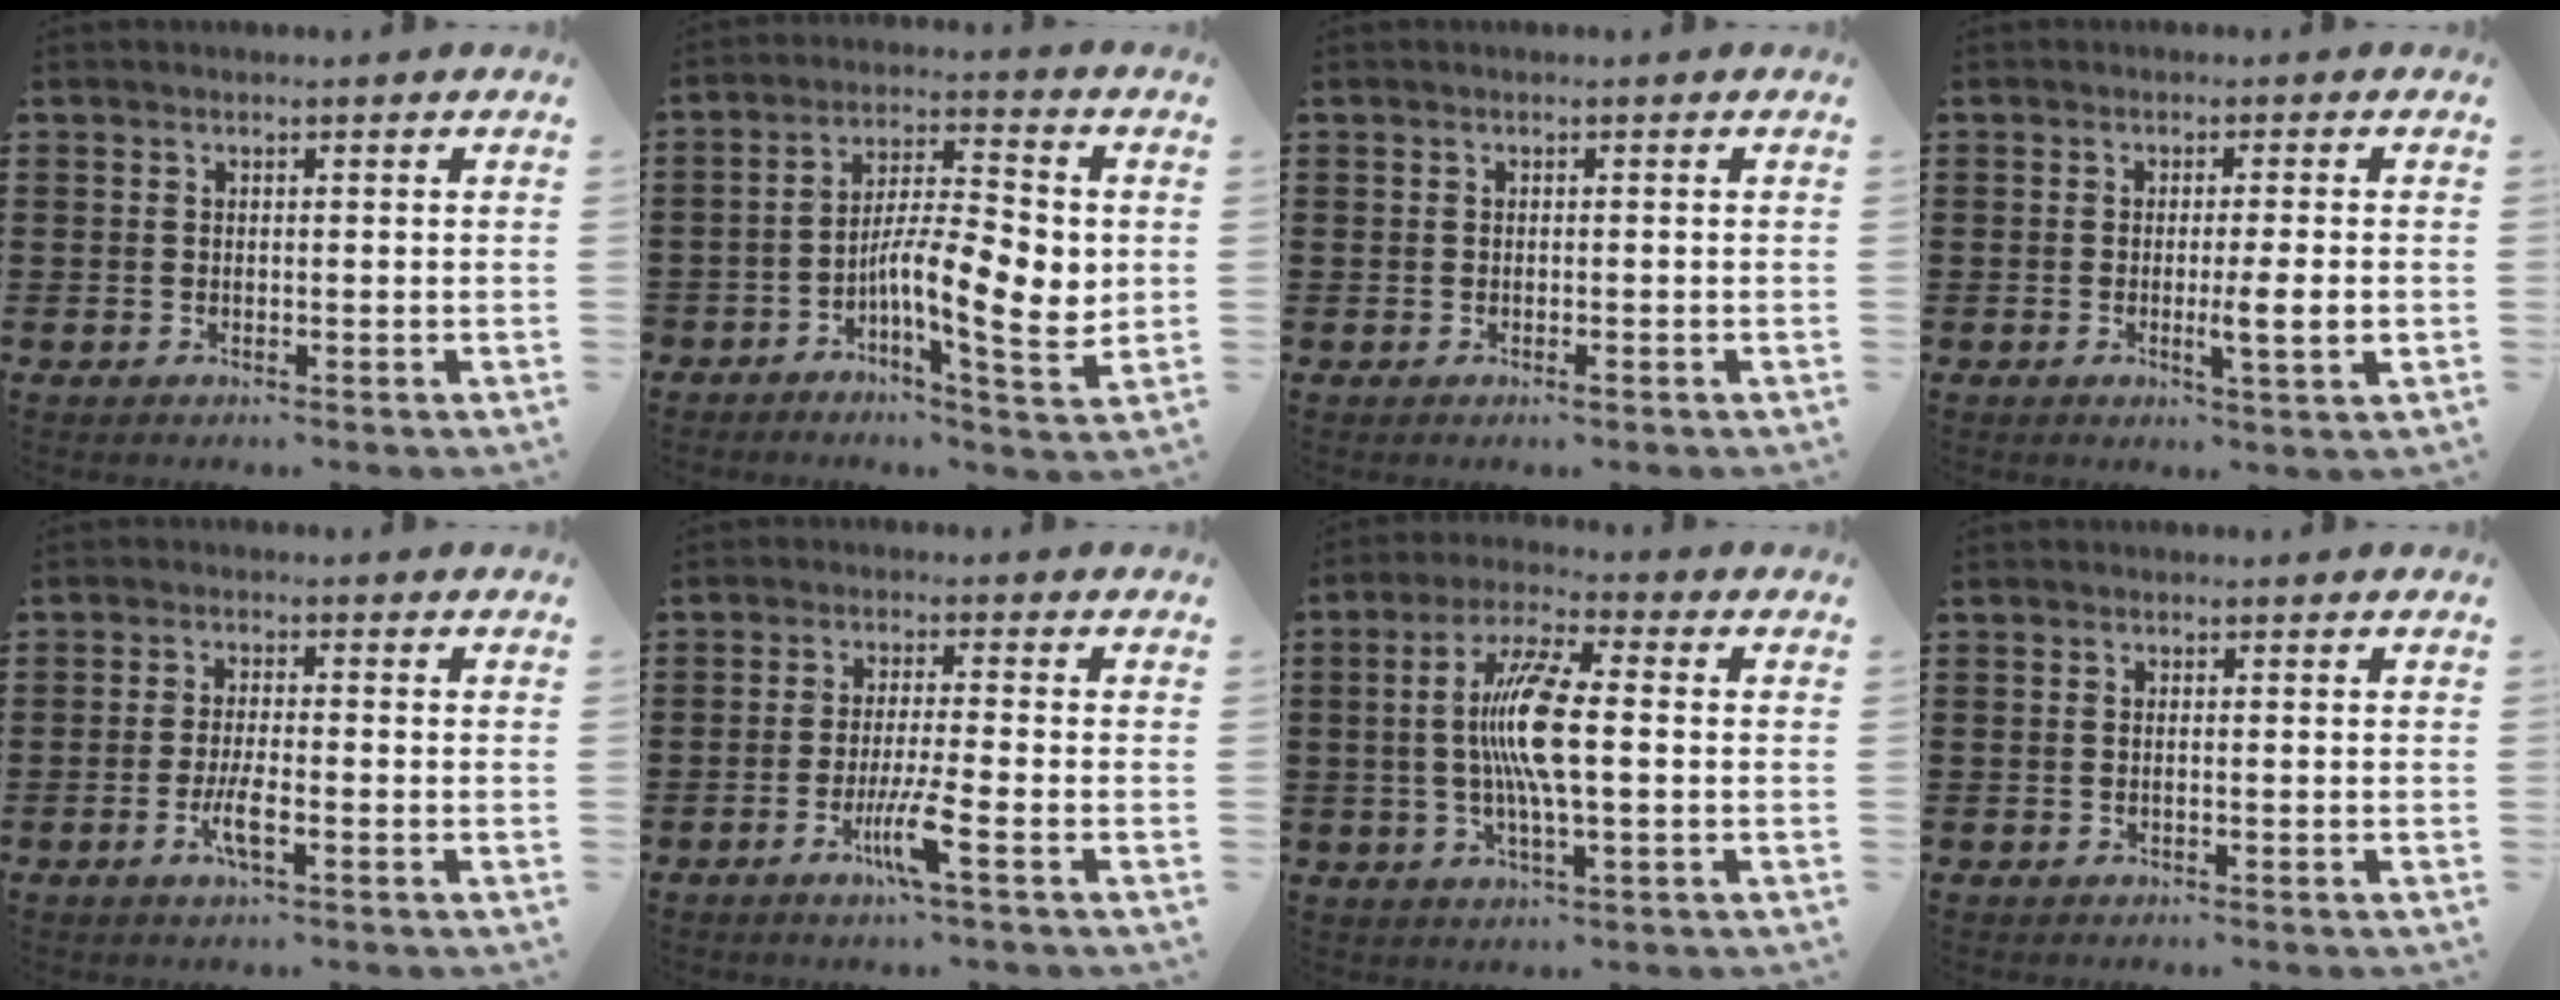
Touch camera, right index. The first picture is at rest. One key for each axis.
{"total": 10.0, "fx": -1.5, "fy": 3.1, "fz": 9.4, "tx": -0.161, "ty": 0.001, "tz": -0.027}
{"total": 0.6, "fx": -0.3, "fy": 0.1, "fz": 0.5, "tx": -0.012, "ty": -0.004, "tz": -0.004}
{"total": 4.6, "fx": -0.8, "fy": 0.0, "fz": 4.5, "tx": -0.075, "ty": -0.011, "tz": -0.013}
{"total": 3.9, "fx": -1.6, "fy": 0.7, "fz": 3.5, "tx": -0.071, "ty": -0.005, "tz": -0.032}
{"total": 5.9, "fx": -2.8, "fy": -0.1, "fz": 5.2, "tx": -0.106, "ty": -0.017, "tz": -0.054}
{"total": 9.5, "fx": -0.2, "fy": 1.6, "fz": 9.4, "tx": -0.194, "ty": -0.008, "tz": -0.013}
{"total": 0.6, "fx": -0.2, "fy": 0.0, "fz": 0.5, "tx": -0.009, "ty": -0.003, "tz": -0.003}